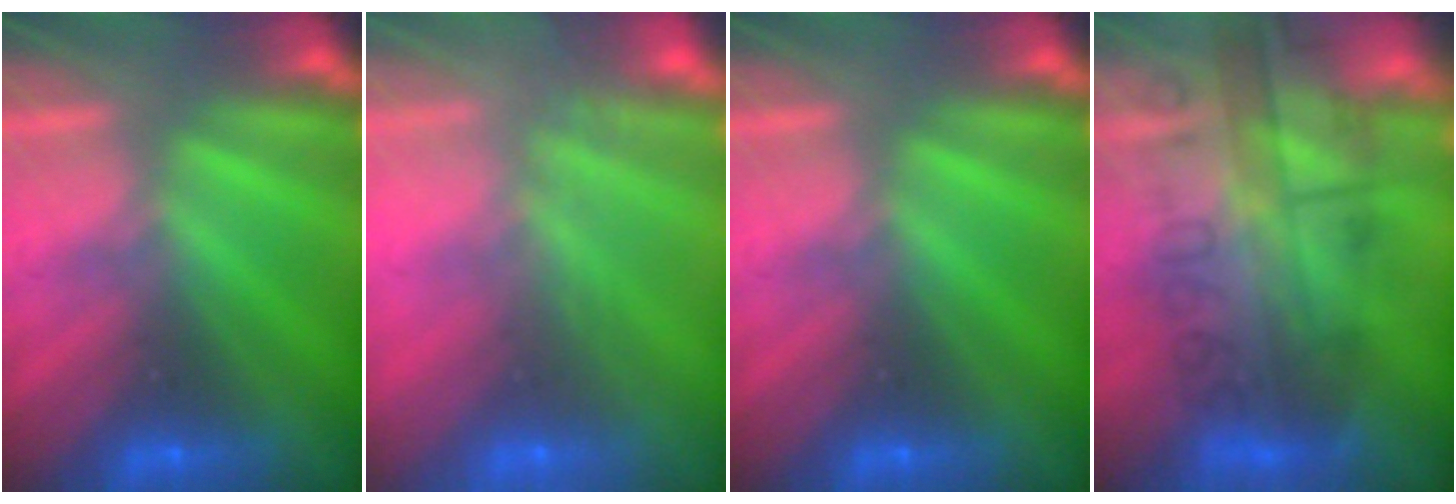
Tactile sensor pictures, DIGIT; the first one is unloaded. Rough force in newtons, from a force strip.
{"total": 9.1}
{"total": 0.0}
{"total": 8.8}